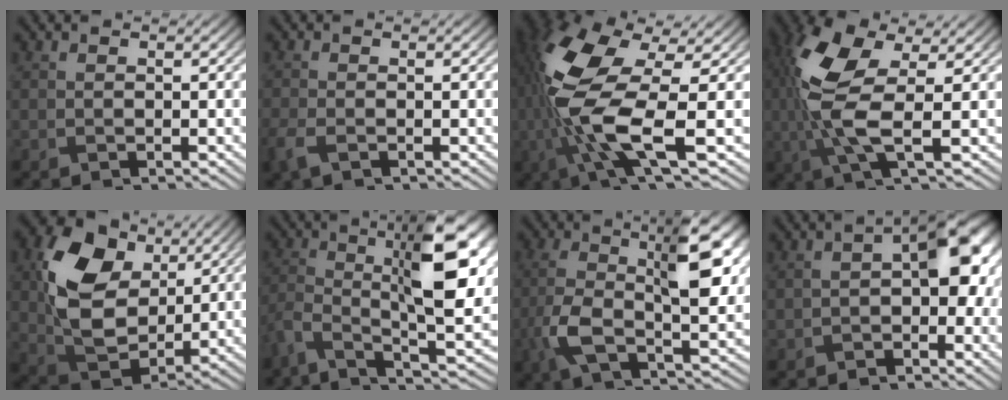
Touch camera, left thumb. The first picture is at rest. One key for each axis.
{"total": 2.3, "fx": -1.3, "fy": 0.9, "fz": 1.6, "tx": -0.048, "ty": -0.010, "tz": -0.033}
{"total": 13.1, "fx": -0.9, "fy": 4.8, "fz": 12.2, "tx": -0.287, "ty": -0.006, "tz": -0.021}
{"total": 10.2, "fx": 1.4, "fy": 4.3, "fz": 9.2, "tx": -0.216, "ty": 0.002, "tz": 0.022}
{"total": 14.1, "fx": 4.2, "fy": 9.6, "fz": 9.5, "tx": -0.205, "ty": 0.004, "tz": 0.080}
{"total": 12.2, "fx": -1.7, "fy": 3.9, "fz": 11.5, "tx": -0.205, "ty": -0.005, "tz": -0.028}
{"total": 11.5, "fx": 0.1, "fy": 5.2, "fz": 10.3, "tx": -0.212, "ty": -0.011, "tz": 0.004}
{"total": 6.6, "fx": -1.1, "fy": 3.5, "fz": 5.5, "tx": -0.082, "ty": 0.003, "tz": -0.023}